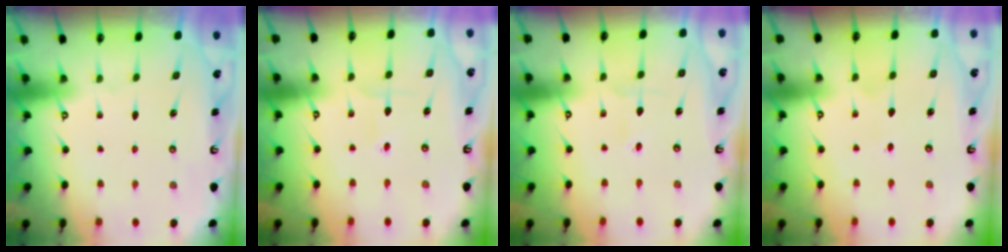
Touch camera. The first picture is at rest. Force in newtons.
{"total": 1.8, "press": 1.8, "slide": 0.1}
{"total": 2.3, "press": 2.0, "slide": 1.0}
{"total": 3.3, "press": 3.2, "slide": 0.4}